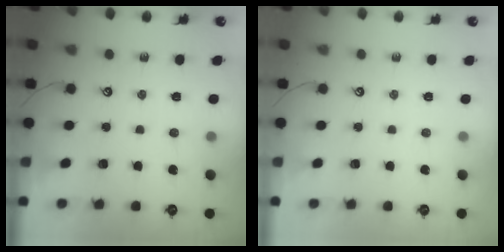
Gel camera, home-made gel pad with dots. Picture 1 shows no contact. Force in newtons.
{"total": 0.0}